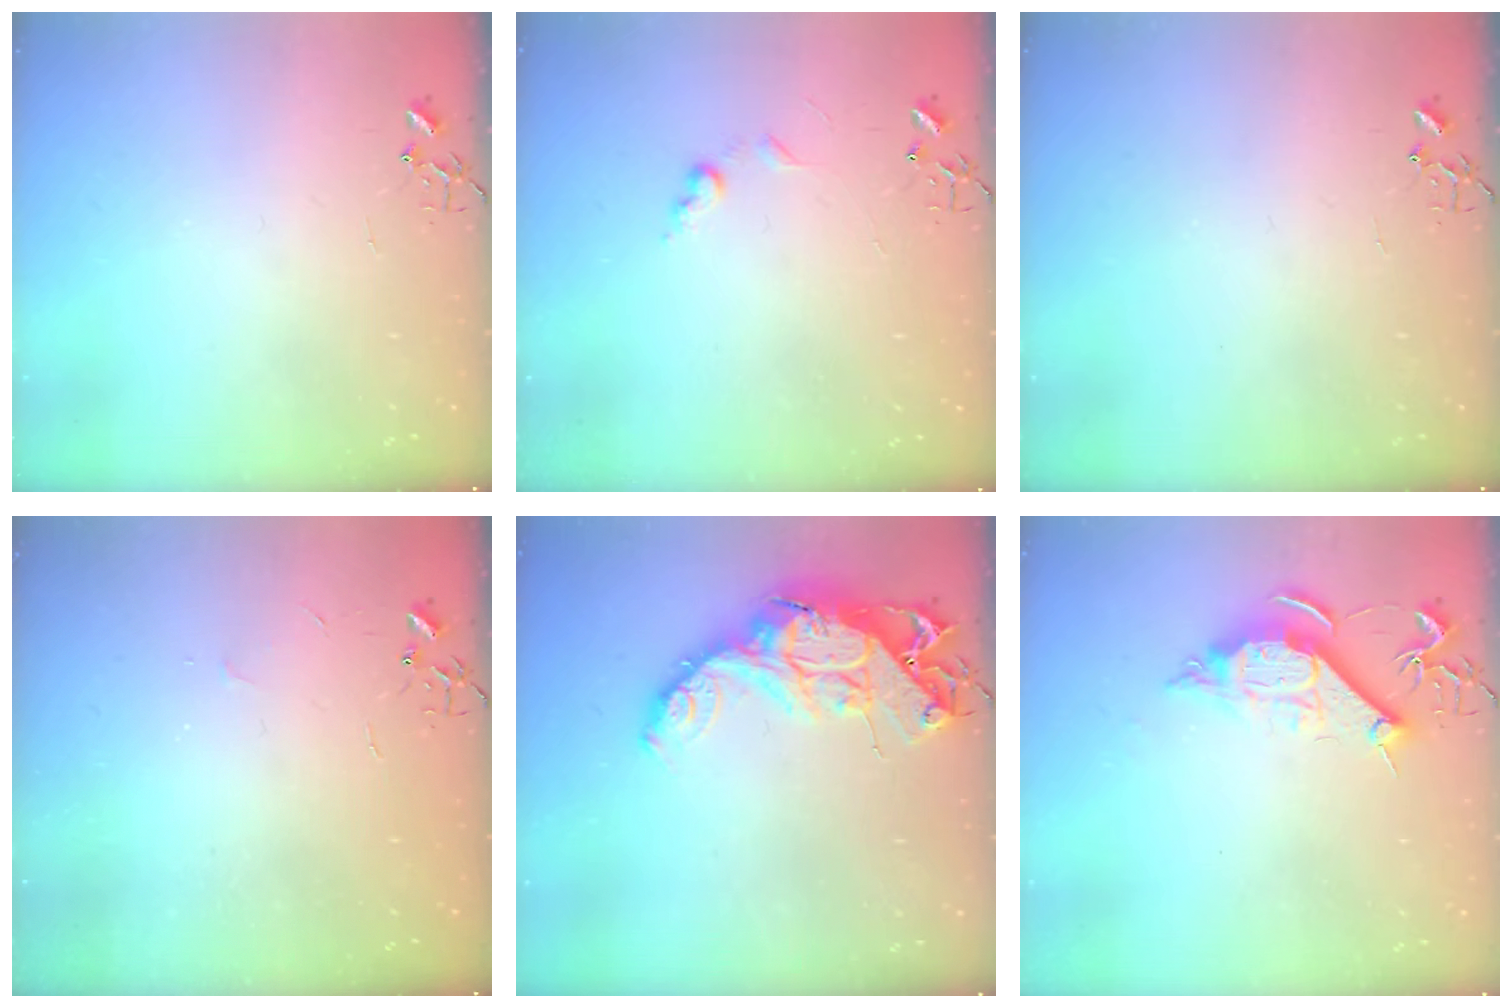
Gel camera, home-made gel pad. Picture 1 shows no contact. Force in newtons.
{"total": 6.9, "press": 6.8, "slide": 1.0}
{"total": 0.0}
{"total": 2.3, "press": 2.3, "slide": 0.3}
{"total": 18.5, "press": 18.5, "slide": 1.3}
{"total": 10.2, "press": 10.2, "slide": 0.6}